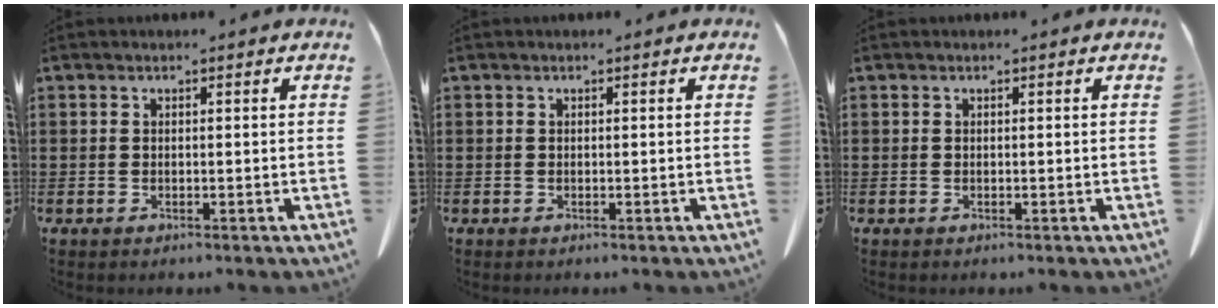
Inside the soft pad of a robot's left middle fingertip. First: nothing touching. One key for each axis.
{"total": 0.0}
{"total": 0.0}